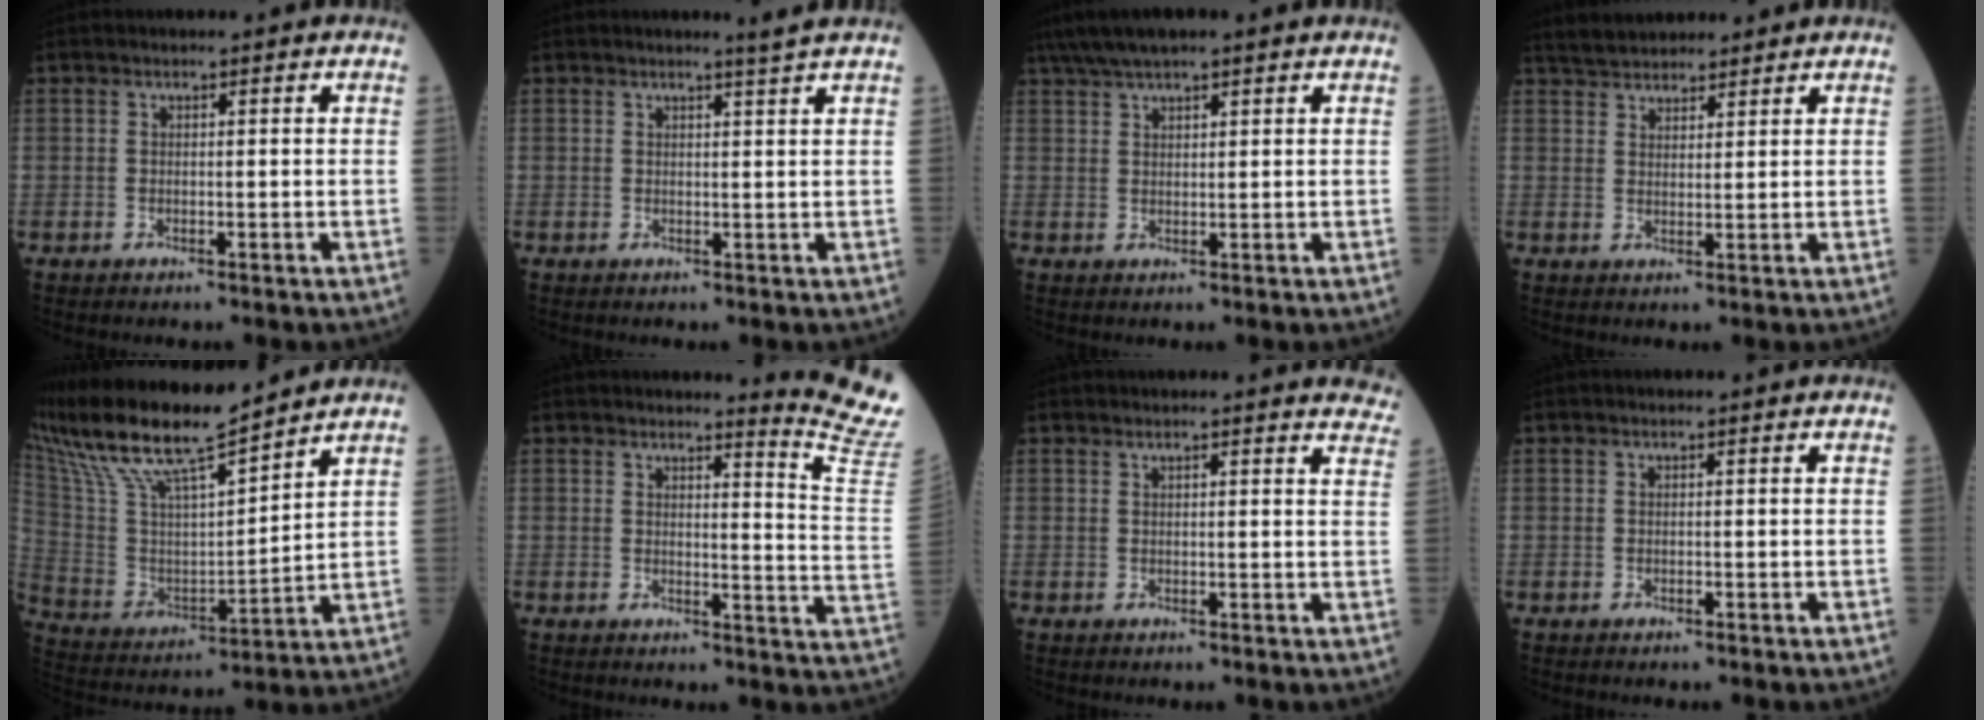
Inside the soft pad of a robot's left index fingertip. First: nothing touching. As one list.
[{"total": 1.9, "force": [1.6, -0.9, 0.5], "torque": [-0.023, -0.014, 0.026]}, {"total": 6.6, "force": [5.2, 0.8, 4.0], "torque": [-0.069, 0.041, 0.092]}, {"total": 6.7, "force": [6.2, 1.8, 2.0], "torque": [-0.029, 0.031, 0.108]}, {"total": 18.2, "force": [15.3, 1.8, 9.7], "torque": [-0.196, 0.014, 0.294]}, {"total": 11.0, "force": [10.6, -2.4, 1.5], "torque": [-0.018, -0.135, 0.100]}, {"total": 7.4, "force": [7.1, 0.6, 1.9], "torque": [0.000, -0.019, 0.050]}, {"total": 0.0}]